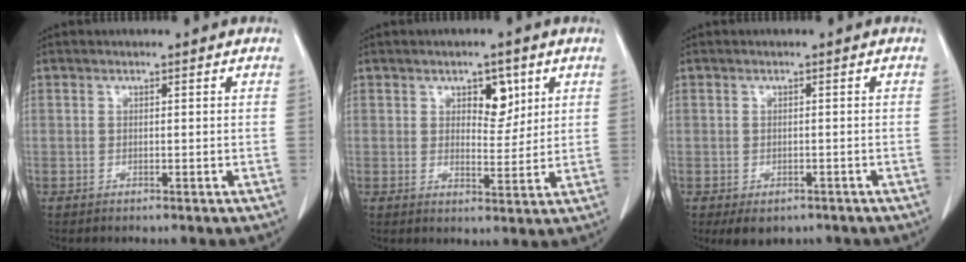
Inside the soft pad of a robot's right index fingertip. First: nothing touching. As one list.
[{"total": 4.8, "force": [2.3, 2.5, 3.4], "torque": [-0.044, 0.001, 0.035]}, {"total": 3.8, "force": [-2.6, 2.3, 1.6], "torque": [-0.015, -0.002, -0.029]}]